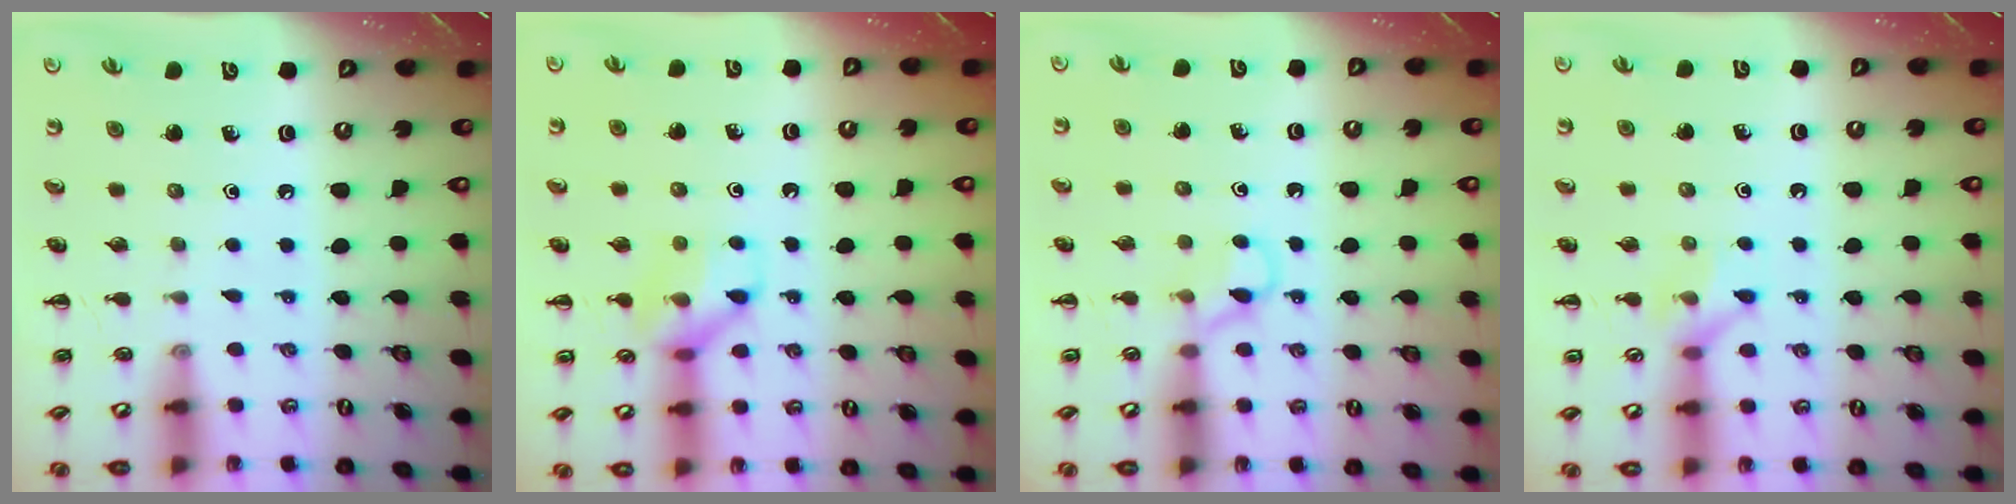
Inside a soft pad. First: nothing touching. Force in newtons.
{"total": 9.5, "press": 9.5, "slide": 0.2}
{"total": 4.0, "press": 3.8, "slide": 1.3}
{"total": 6.5, "press": 6.5, "slide": 0.3}